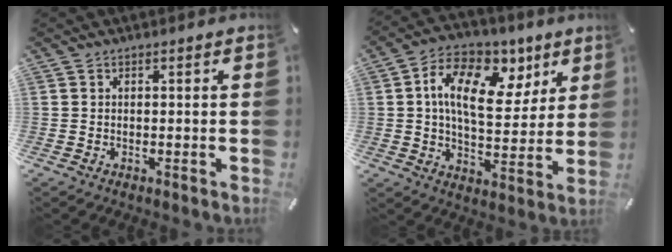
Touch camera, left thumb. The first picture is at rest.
{"total": 16.2, "force": [6.5, 9.7, 11.3], "torque": [-0.182, -0.020, 0.114]}